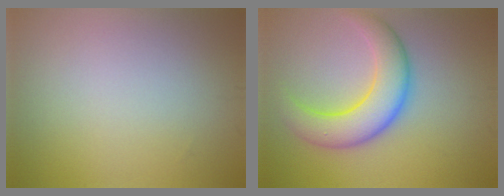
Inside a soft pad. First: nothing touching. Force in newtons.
{"total": 6.3, "press": 6.3, "slide": 0.2}